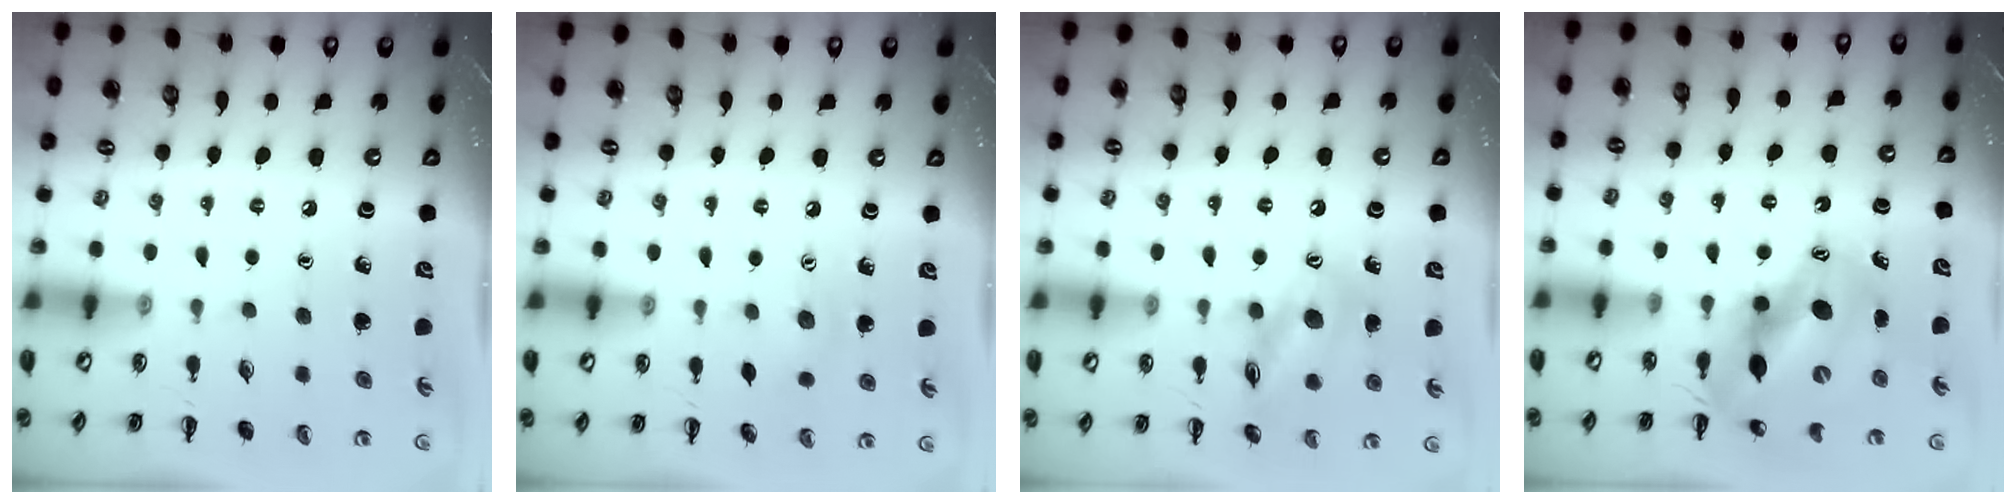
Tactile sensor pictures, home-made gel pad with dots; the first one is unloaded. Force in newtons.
{"total": 5.5, "press": 5.4, "slide": 1.1}
{"total": 13.6, "press": 13.5, "slide": 1.5}
{"total": 12.6, "press": 12.1, "slide": 3.4}